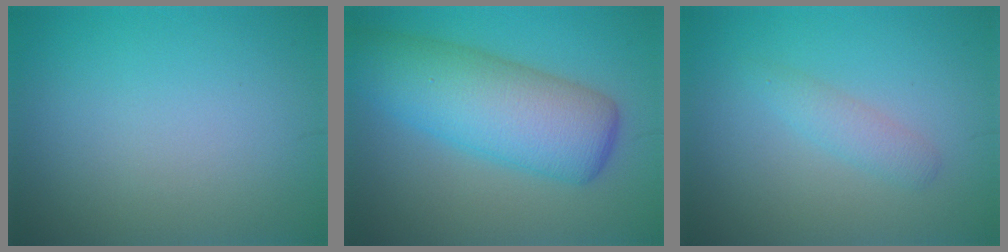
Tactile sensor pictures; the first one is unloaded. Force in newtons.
{"total": 8.8, "press": 8.7, "slide": 0.2}
{"total": 1.7, "press": 1.7, "slide": 0.0}